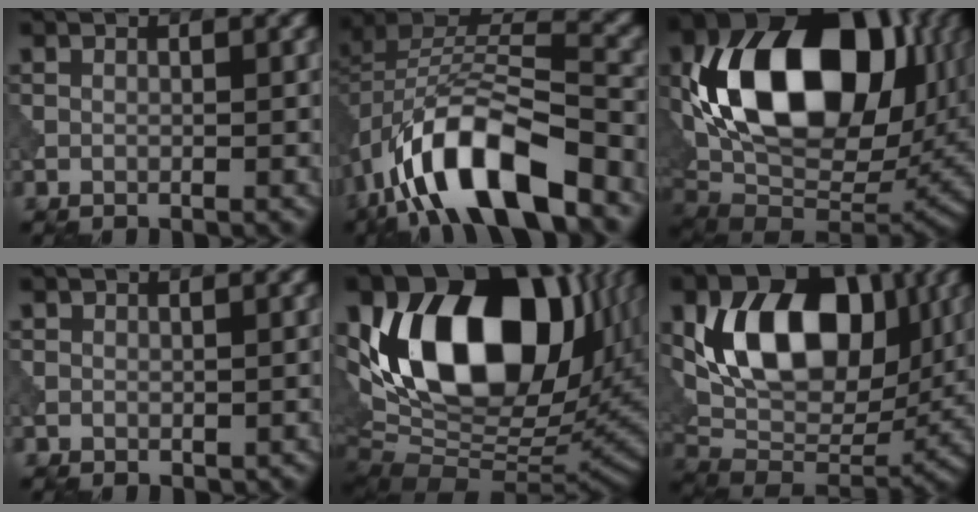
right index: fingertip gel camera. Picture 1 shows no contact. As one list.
[{"total": 12.9, "force": [-7.1, 5.3, 9.3], "torque": [-0.165, 0.007, -0.133]}, {"total": 16.7, "force": [3.7, 10.5, 12.4], "torque": [-0.214, 0.006, 0.063]}, {"total": 0.8, "force": [0.1, 0.7, 0.1], "torque": [0.003, -0.004, 0.001]}, {"total": 18.3, "force": [5.3, 11.1, 13.5], "torque": [-0.227, 0.020, 0.083]}, {"total": 12.4, "force": [2.9, 8.3, 8.8], "torque": [-0.140, -0.007, 0.050]}]